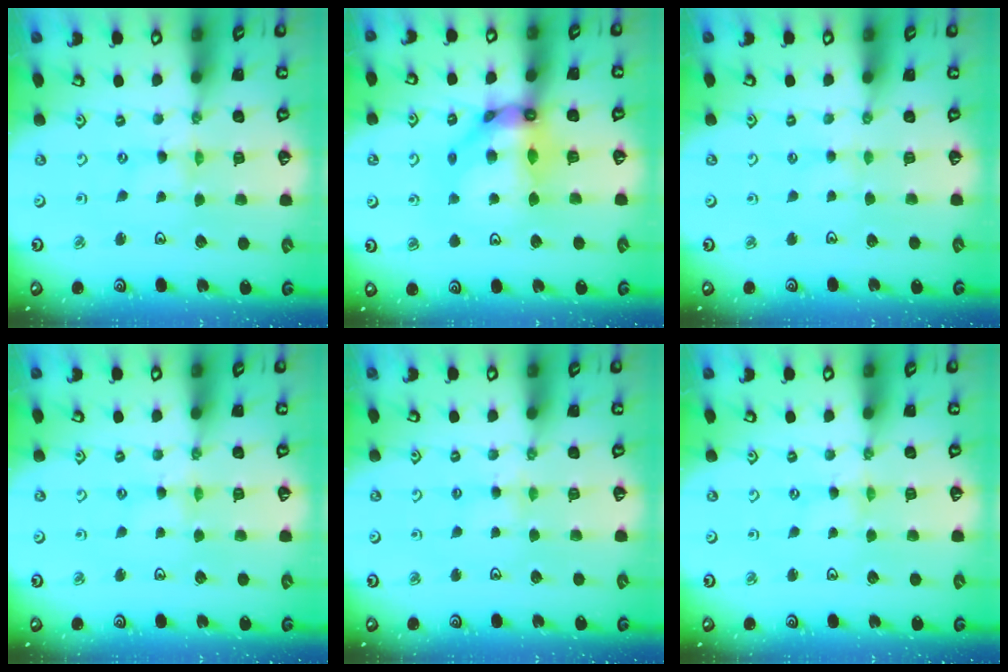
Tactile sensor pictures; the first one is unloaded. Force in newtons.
{"total": 12.9, "press": 12.7, "slide": 1.9}
{"total": 0.8, "press": 0.8, "slide": 0.3}
{"total": 3.0, "press": 2.9, "slide": 0.4}
{"total": 3.0, "press": 2.9, "slide": 0.4}
{"total": 0.0}